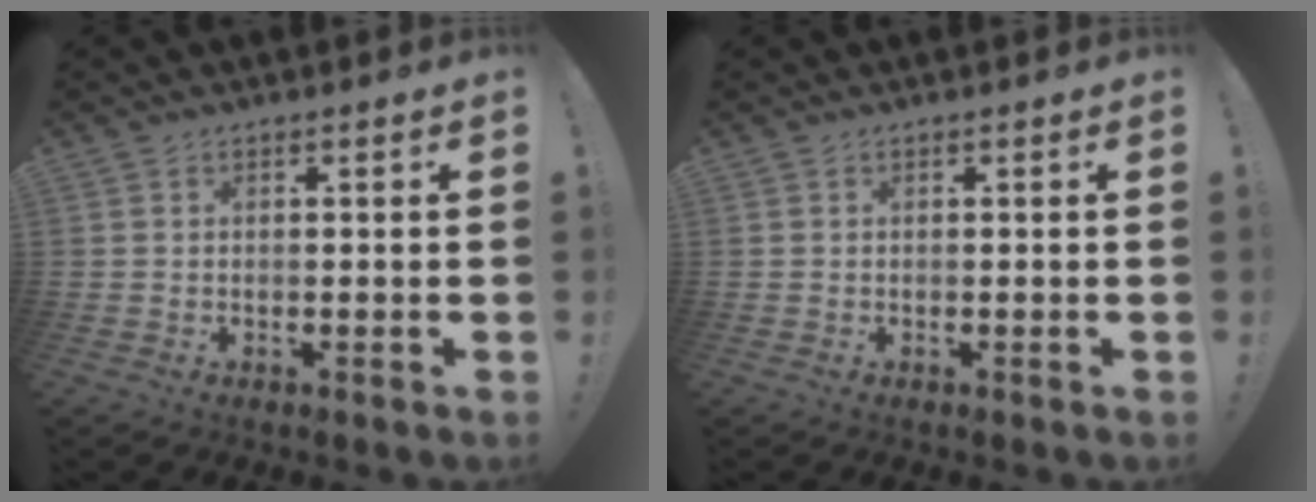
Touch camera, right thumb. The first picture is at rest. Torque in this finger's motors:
{"motor_torque": [-0.01, 0.01, 0.07, -0.07, 0.00]}